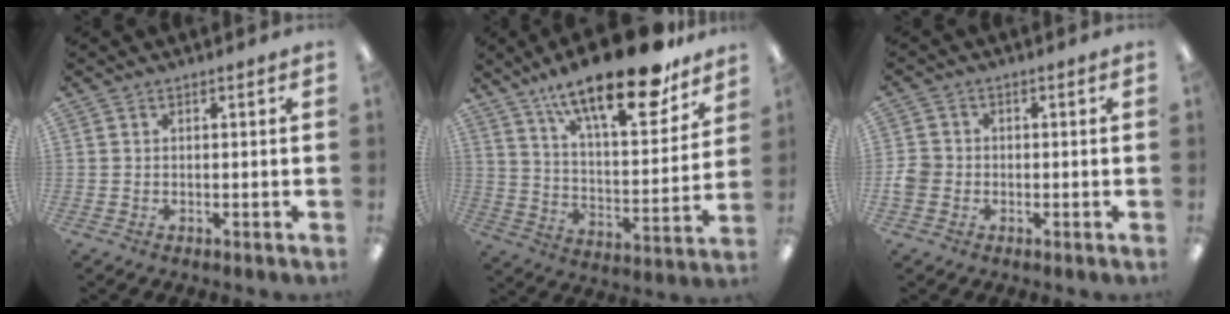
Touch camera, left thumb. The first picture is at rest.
{"total": 22.2, "force": [16.3, 6.0, 13.8], "torque": [-0.208, -0.113, 0.268]}
{"total": 3.8, "force": [-1.1, 3.5, 1.3], "torque": [-0.021, 0.008, -0.018]}